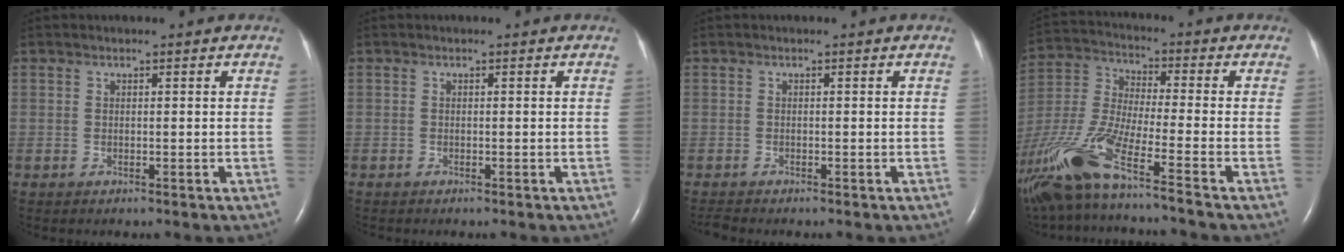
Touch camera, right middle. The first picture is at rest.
{"total": 0.0}
{"total": 1.0, "force": [-1.0, -0.2, 0.1], "torque": [-0.011, -0.008, -0.019]}
{"total": 17.6, "force": [-12.7, 0.0, 12.2], "torque": [-0.297, -0.038, -0.249]}